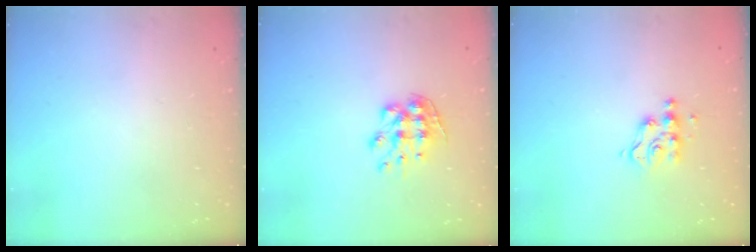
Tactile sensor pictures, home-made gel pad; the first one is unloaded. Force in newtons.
{"total": 8.4, "press": 8.3, "slide": 0.4}
{"total": 6.0, "press": 6.0, "slide": 0.2}